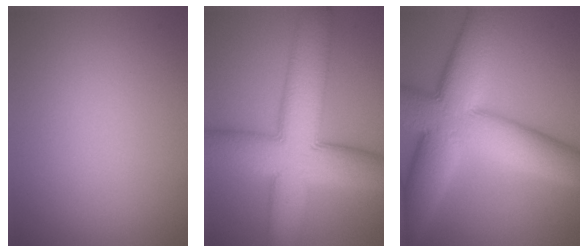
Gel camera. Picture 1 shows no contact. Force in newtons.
{"total": 11.9, "press": 11.9, "slide": 0.6}
{"total": 13.7, "press": 13.7, "slide": 0.9}